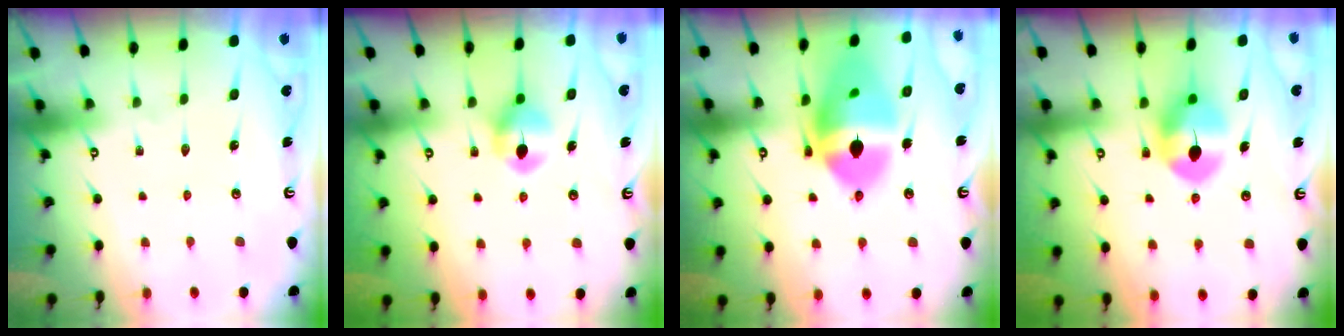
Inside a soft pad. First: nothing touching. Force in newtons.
{"total": 6.9, "press": 6.9, "slide": 0.3}
{"total": 18.5, "press": 17.5, "slide": 5.9}
{"total": 8.5, "press": 8.5, "slide": 1.0}